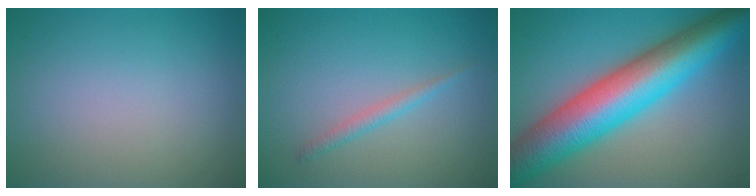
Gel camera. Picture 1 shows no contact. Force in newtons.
{"total": 1.3, "press": 1.3, "slide": 0.1}
{"total": 12.8, "press": 12.8, "slide": 0.2}